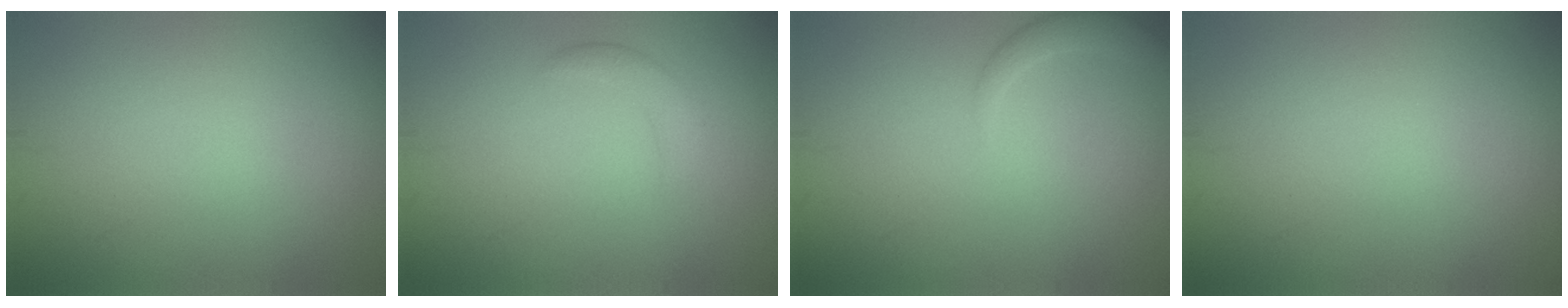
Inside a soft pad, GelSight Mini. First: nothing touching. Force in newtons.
{"total": 1.6, "press": 1.6, "slide": 0.0}
{"total": 1.6, "press": 1.6, "slide": 0.0}
{"total": 0.0}